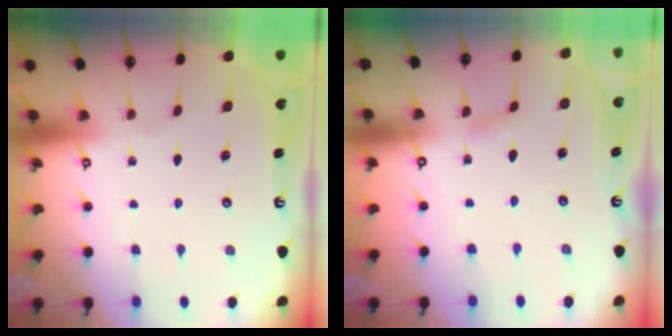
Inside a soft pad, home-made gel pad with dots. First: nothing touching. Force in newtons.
{"total": 2.2, "press": 2.2, "slide": 0.2}